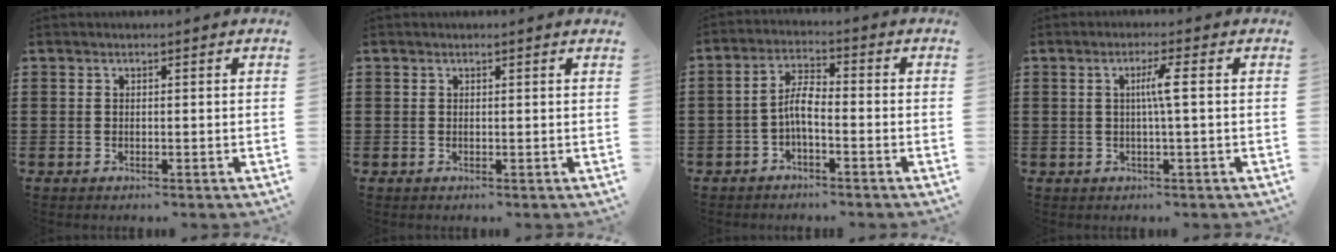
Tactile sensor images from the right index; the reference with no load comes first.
{"total": 0.0}
{"total": 4.7, "force": [-1.6, 1.3, 4.2], "torque": [-0.089, 0.004, -0.036]}
{"total": 3.3, "force": [0.2, -0.2, 3.3], "torque": [-0.061, -0.003, -0.001]}